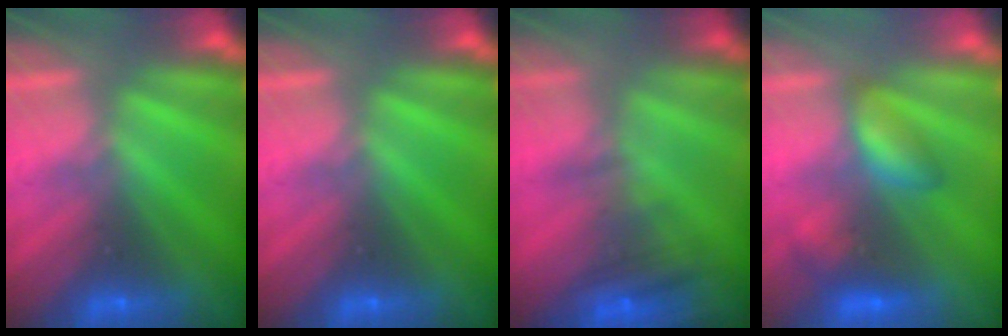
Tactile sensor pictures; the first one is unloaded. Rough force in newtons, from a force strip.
{"total": 0.0}
{"total": 5.1}
{"total": 2.8}